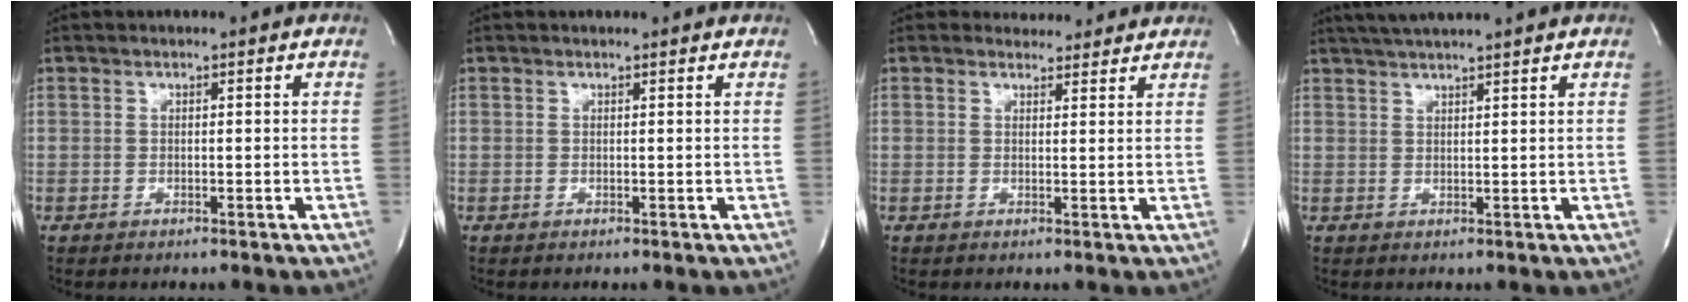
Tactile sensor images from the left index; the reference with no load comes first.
{"total": 1.0, "force": [1.0, 0.1, 0.0], "torque": [-0.009, 0.001, 0.007]}
{"total": 4.0, "force": [3.7, 1.5, 0.2], "torque": [-0.002, 0.004, 0.040]}
{"total": 6.9, "force": [6.0, -0.8, 3.3], "torque": [-0.056, 0.026, 0.090]}